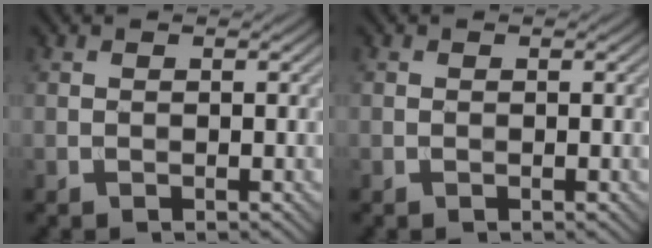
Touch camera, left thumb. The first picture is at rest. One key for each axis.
{"total": 0.0}